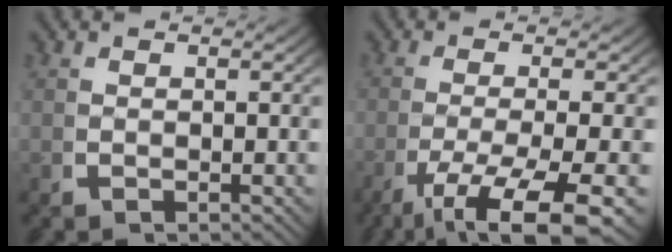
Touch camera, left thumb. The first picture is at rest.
{"total": 8.7, "force": [-3.8, 3.4, 7.0], "torque": [-0.135, -0.031, -0.041]}